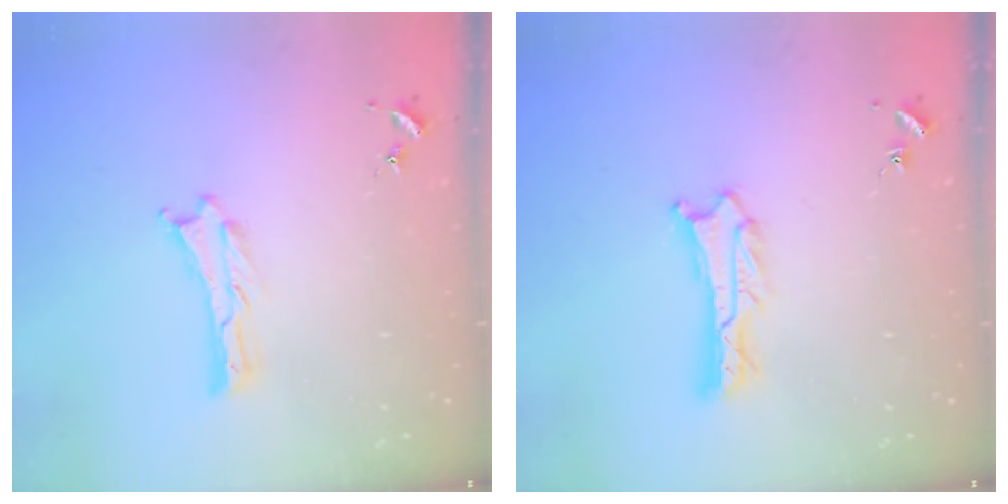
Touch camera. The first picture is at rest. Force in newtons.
{"total": 1.1, "press": 1.1, "slide": 0.2}